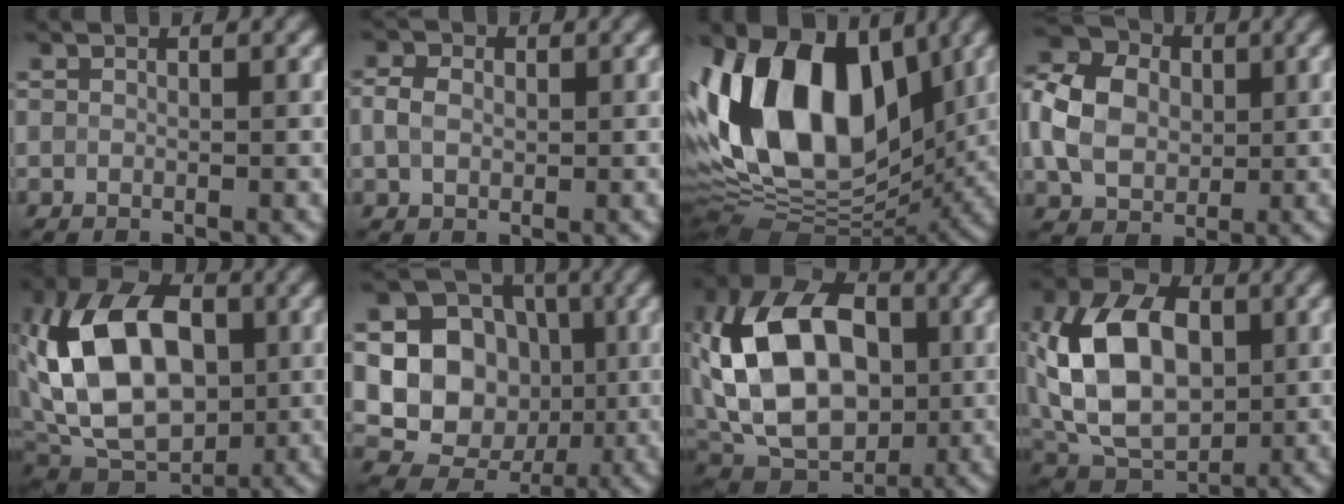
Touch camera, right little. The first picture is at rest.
{"total": 2.6, "force": [0.2, 1.9, 1.7], "torque": [-0.043, 0.009, 0.000]}
{"total": 16.5, "force": [3.0, 10.3, 12.5], "torque": [-0.245, 0.025, 0.036]}
{"total": 7.4, "force": [0.4, 5.7, 4.7], "torque": [-0.113, 0.019, 0.000]}
{"total": 13.1, "force": [1.2, 8.7, 9.7], "torque": [-0.197, 0.024, 0.011]}
{"total": 12.4, "force": [0.2, 11.2, 5.5], "torque": [-0.115, 0.027, -0.015]}
{"total": 14.7, "force": [1.3, 9.9, 10.8], "torque": [-0.215, 0.029, 0.010]}
{"total": 11.6, "force": [1.1, 7.7, 8.7], "torque": [-0.185, 0.019, 0.014]}